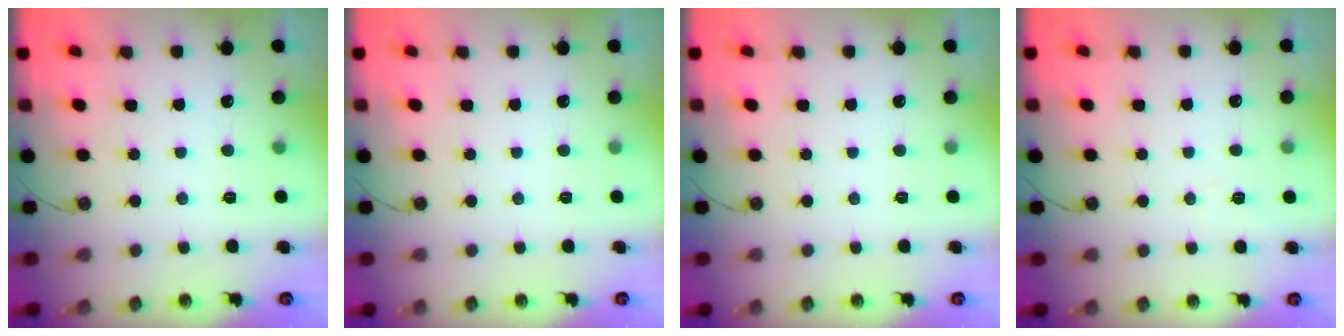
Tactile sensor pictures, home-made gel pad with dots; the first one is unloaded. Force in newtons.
{"total": 0.0}
{"total": 0.0}
{"total": 5.9, "press": 3.8, "slide": 4.5}